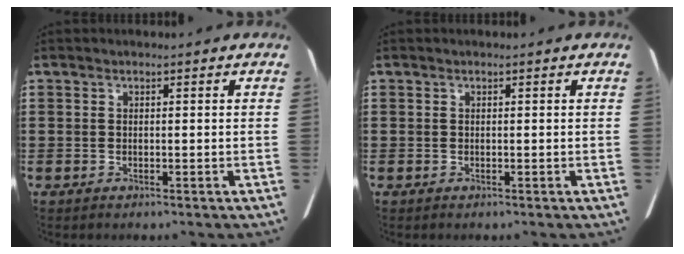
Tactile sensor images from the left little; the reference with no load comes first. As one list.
[{"total": 0.0}]